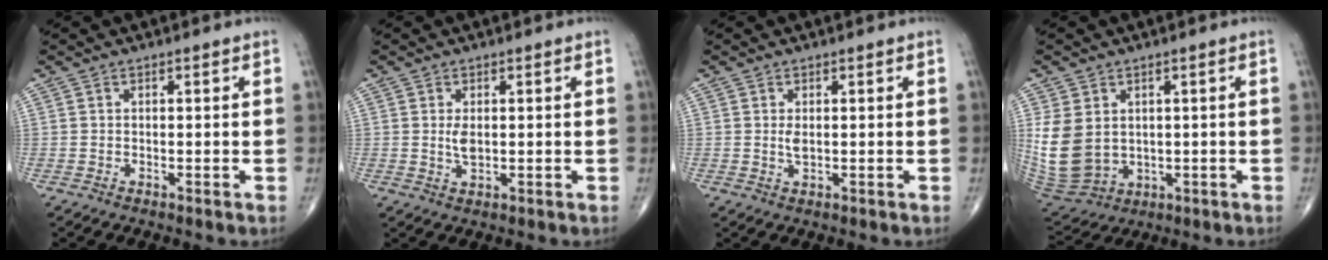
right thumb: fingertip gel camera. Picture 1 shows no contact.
{"total": 2.6, "force": [0.3, 1.3, 2.2], "torque": [-0.042, -0.006, 0.007]}
{"total": 1.7, "force": [0.2, 0.8, 1.5], "torque": [-0.029, -0.004, 0.006]}
{"total": 11.4, "force": [1.4, 8.8, 7.0], "torque": [-0.130, -0.015, 0.053]}